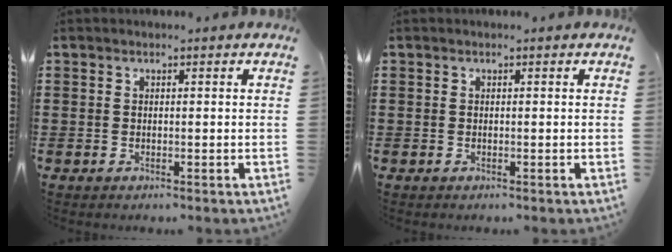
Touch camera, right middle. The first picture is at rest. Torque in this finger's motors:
{"motor_torque": [-0.02, 0.02, 0.00, 0.00]}